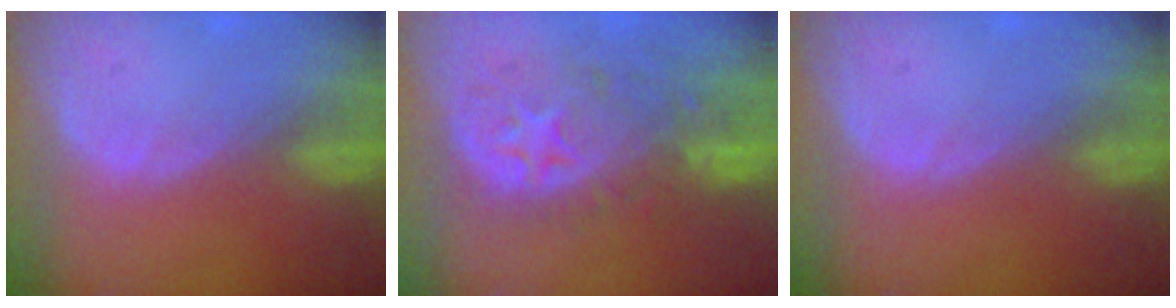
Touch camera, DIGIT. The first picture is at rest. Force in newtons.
{"total": 11.0, "press": 9.8, "slide": 5.1}
{"total": 0.0}